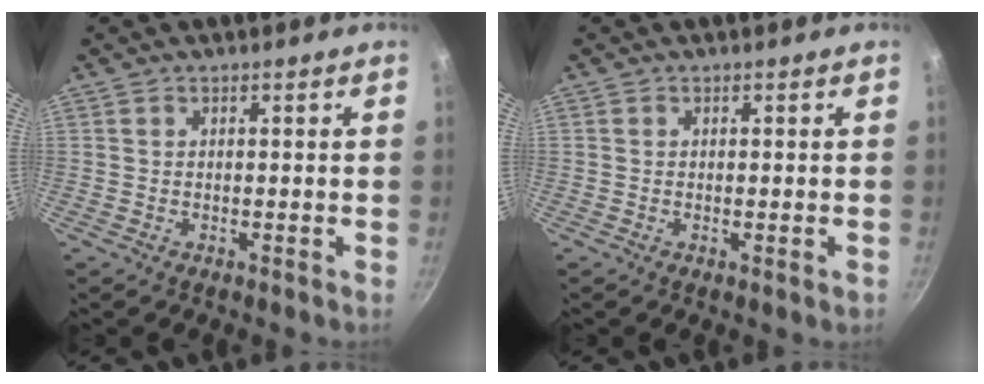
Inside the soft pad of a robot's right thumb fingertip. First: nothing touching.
{"total": 0.8, "force": [-0.2, 0.1, 0.8], "torque": [-0.013, -0.002, -0.004]}